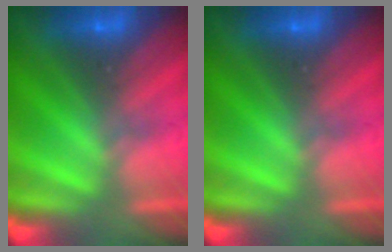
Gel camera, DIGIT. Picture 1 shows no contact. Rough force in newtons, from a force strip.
{"total": 0.0}